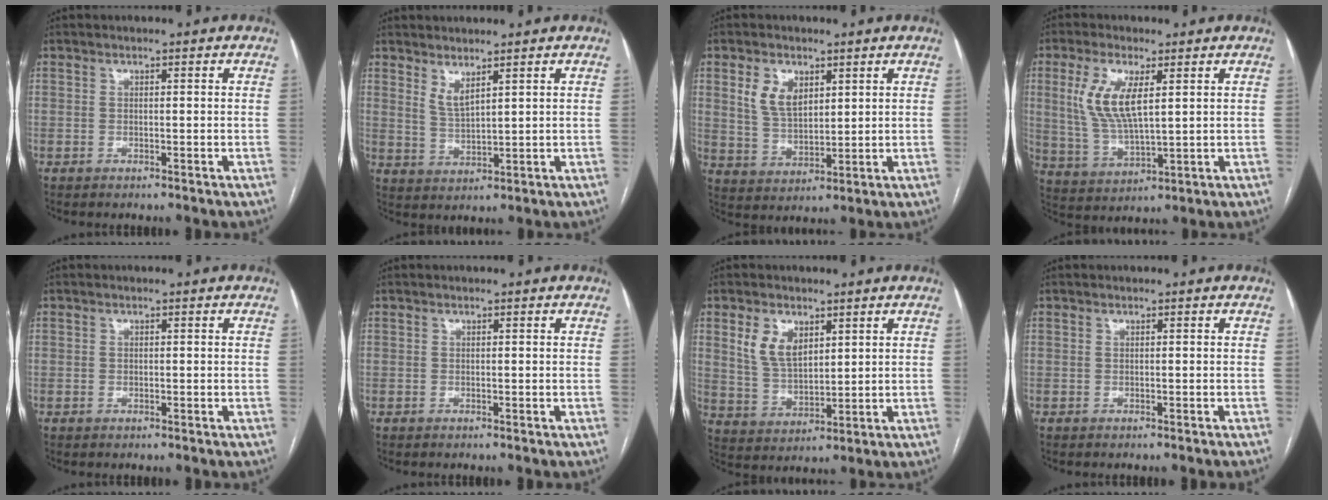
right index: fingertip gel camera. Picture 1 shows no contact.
{"total": 3.1, "force": [2.4, 0.5, 2.0], "torque": [-0.044, -0.015, 0.053]}
{"total": 6.5, "force": [2.9, 3.9, 4.3], "torque": [-0.089, 0.007, 0.066]}
{"total": 9.1, "force": [2.8, 2.8, 8.2], "torque": [-0.183, 0.000, 0.061]}
{"total": 0.0}
{"total": 0.0}
{"total": 7.0, "force": [3.3, 4.0, 4.6], "torque": [-0.097, 0.007, 0.076]}
{"total": 0.6, "force": [-0.5, -0.1, 0.4], "torque": [-0.004, 0.002, -0.006]}